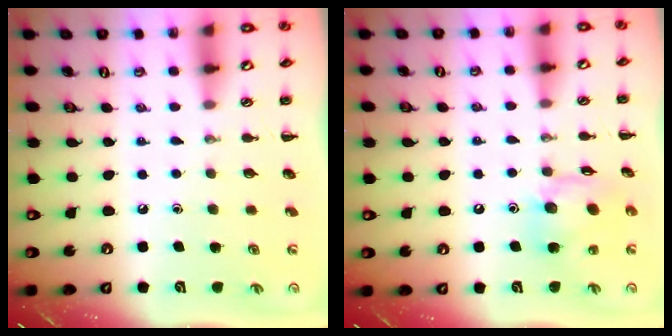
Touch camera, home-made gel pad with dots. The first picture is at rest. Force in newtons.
{"total": 13.2, "press": 12.9, "slide": 2.9}